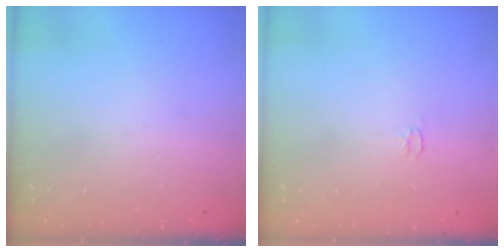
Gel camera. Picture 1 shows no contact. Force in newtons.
{"total": 2.5, "press": 2.5, "slide": 0.3}